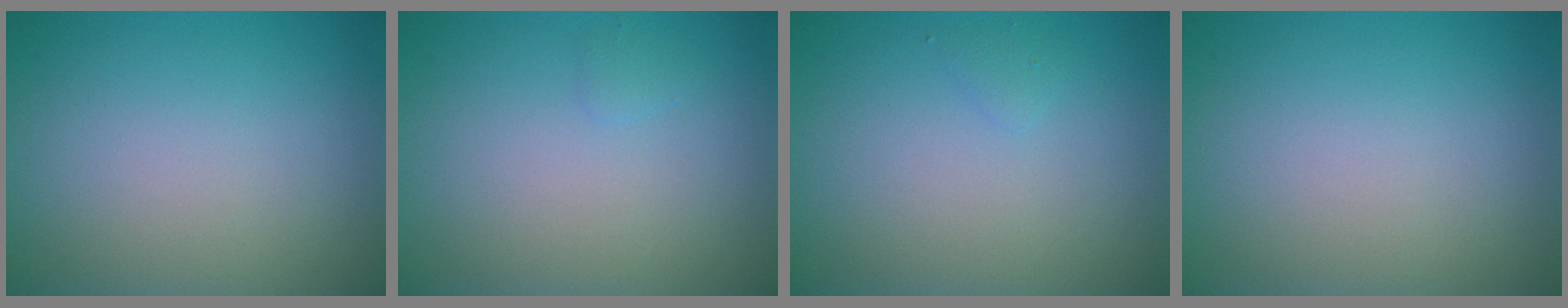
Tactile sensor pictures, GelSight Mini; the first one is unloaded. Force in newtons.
{"total": 0.5, "press": 0.5, "slide": 0.1}
{"total": 0.6, "press": 0.6, "slide": 0.0}
{"total": 0.0}